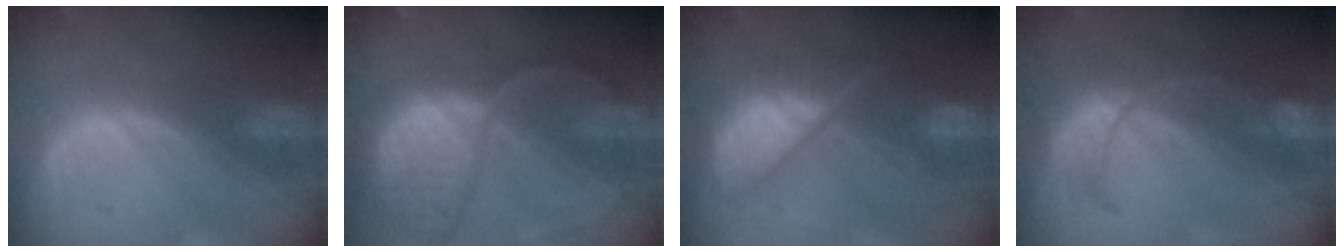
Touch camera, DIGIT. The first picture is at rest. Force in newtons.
{"total": 11.9, "press": 9.9, "slide": 6.7}
{"total": 9.9, "press": 9.9, "slide": 1.0}
{"total": 7.8, "press": 6.9, "slide": 3.7}